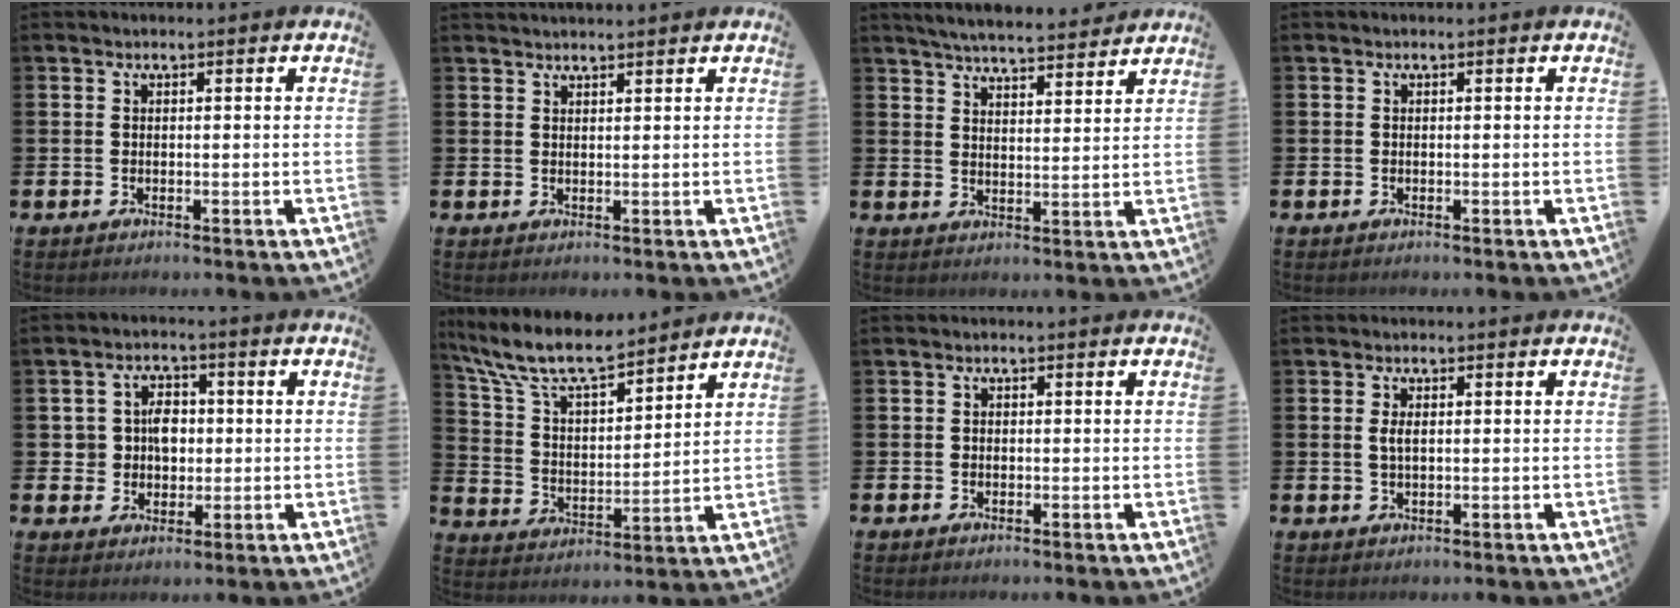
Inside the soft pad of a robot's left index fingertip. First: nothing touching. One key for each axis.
{"total": 1.6, "fx": 1.6, "fy": 0.0, "fz": 0.2, "tx": 0.004, "ty": -0.007, "tz": 0.026}
{"total": 5.5, "fx": 5.4, "fy": 0.3, "fz": 1.0, "tx": -0.035, "ty": -0.028, "tz": 0.095}
{"total": 0.0}
{"total": 4.6, "fx": 0.5, "fy": 3.9, "fz": 2.3, "tx": -0.043, "ty": 0.008, "tz": 0.000}
{"total": 9.8, "fx": 8.7, "fy": 2.2, "fz": 4.0, "tx": -0.117, "ty": -0.043, "tz": 0.154}
{"total": 0.6, "fx": -0.2, "fy": 0.6, "fz": 0.2, "tx": -0.010, "ty": 0.007, "tz": -0.004}
{"total": 1.9, "fx": 0.3, "fy": 0.9, "fz": 1.6, "tx": -0.033, "ty": 0.005, "tz": 0.004}